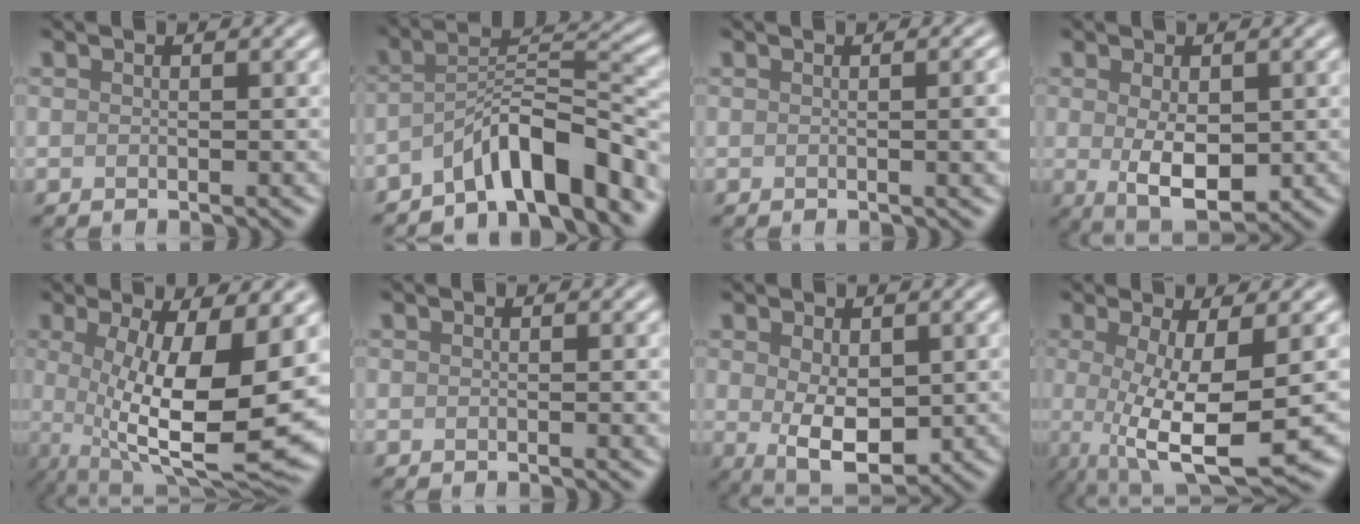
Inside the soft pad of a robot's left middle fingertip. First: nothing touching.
{"total": 7.6, "force": [-5.2, 1.8, 5.2], "torque": [-0.075, 0.014, -0.092]}
{"total": 2.8, "force": [0.0, 0.9, 2.6], "torque": [-0.024, 0.004, -0.004]}
{"total": 5.0, "force": [-0.3, 2.5, 4.3], "torque": [-0.078, -0.008, 0.002]}
{"total": 12.4, "force": [-0.3, 3.7, 11.9], "torque": [-0.187, -0.018, -0.003]}
{"total": 0.6, "force": [0.0, 0.1, 0.6], "torque": [-0.006, 0.000, 0.000]}
{"total": 5.6, "force": [-0.1, 3.0, 4.7], "torque": [-0.090, -0.008, 0.007]}
{"total": 8.4, "force": [-1.3, 2.3, 8.0], "torque": [-0.142, -0.023, -0.020]}